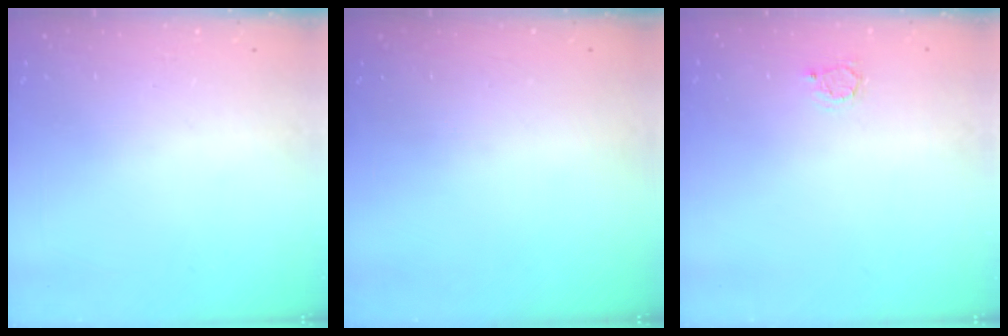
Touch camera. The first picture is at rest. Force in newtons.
{"total": 0.0}
{"total": 2.0, "press": 2.0, "slide": 0.4}